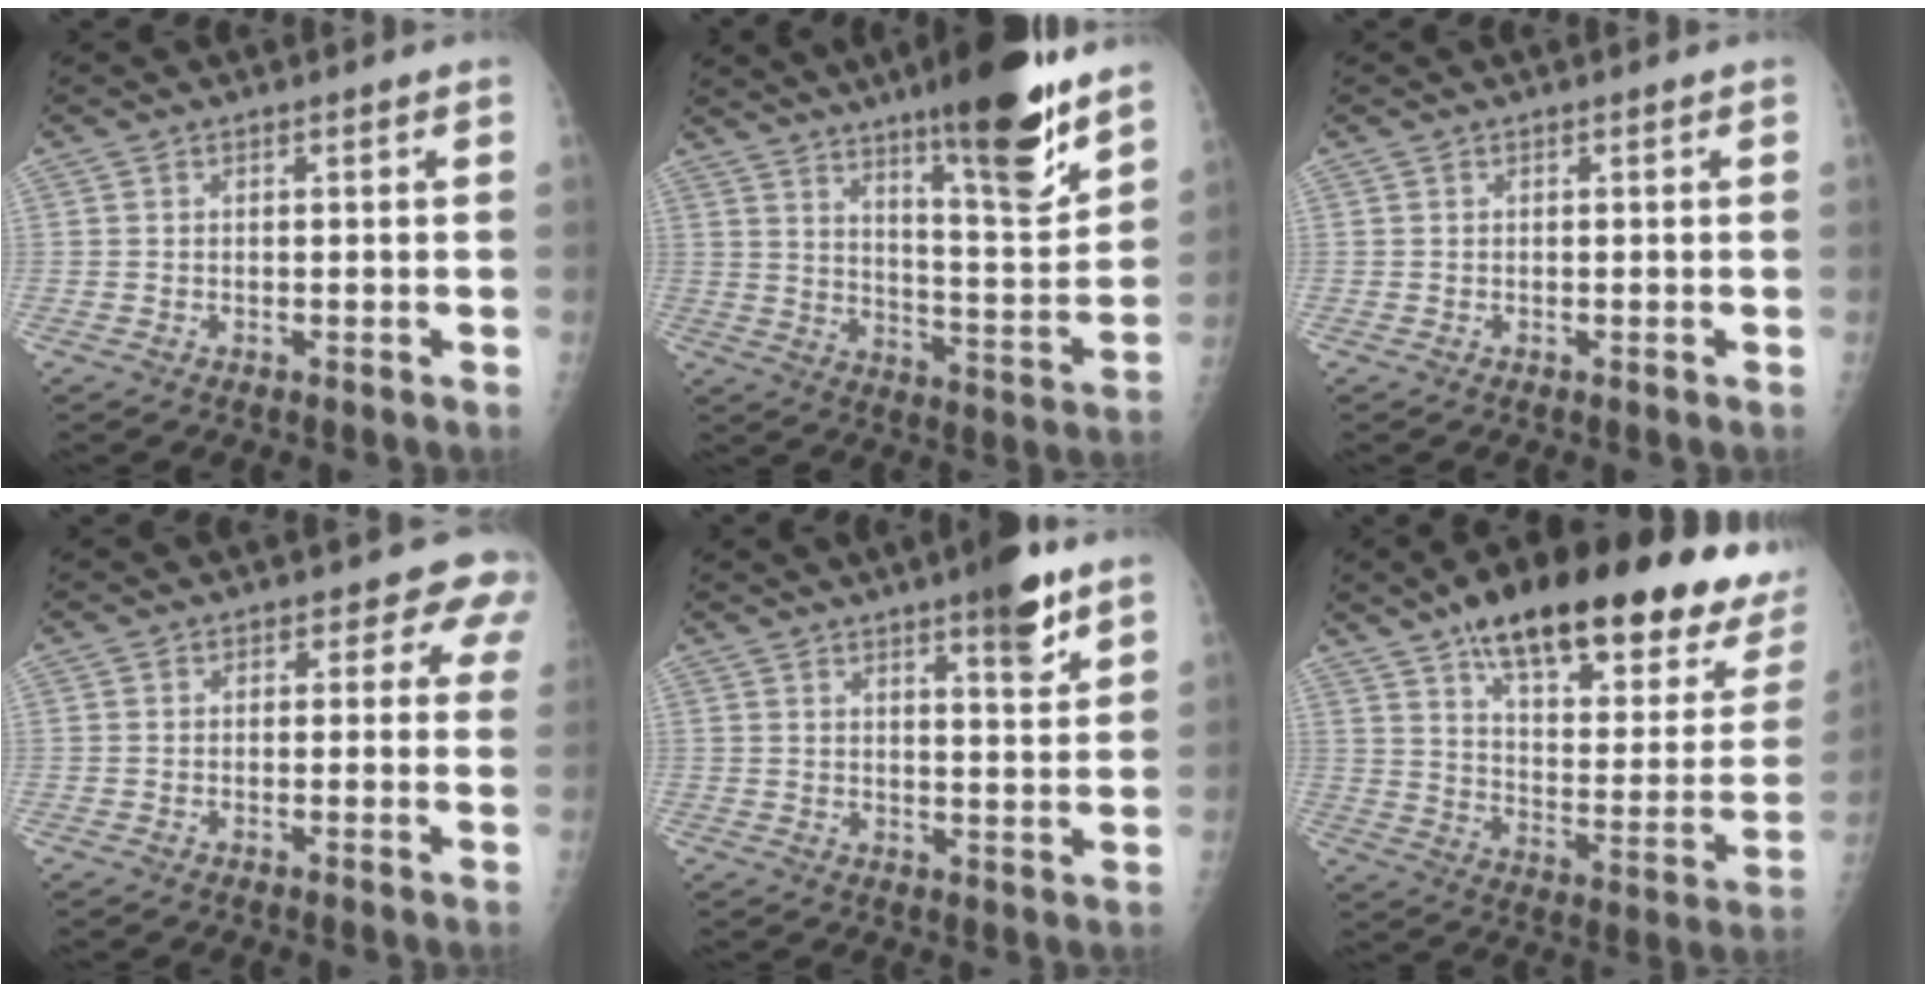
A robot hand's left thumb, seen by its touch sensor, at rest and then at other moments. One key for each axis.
{"total": 19.5, "fx": 13.3, "fy": 3.2, "fz": 13.9, "tx": -0.178, "ty": -0.087, "tz": 0.210}
{"total": 0.0}
{"total": 4.6, "fx": 3.1, "fy": 3.0, "fz": 1.7, "tx": 0.019, "ty": -0.011, "tz": 0.012}
{"total": 8.1, "fx": 5.3, "fy": 1.6, "fz": 5.9, "tx": -0.072, "ty": -0.031, "tz": 0.073}
{"total": 31.7, "fx": 20.7, "fy": 10.0, "fz": 21.8, "tx": -0.277, "ty": -0.056, "tz": 0.292}